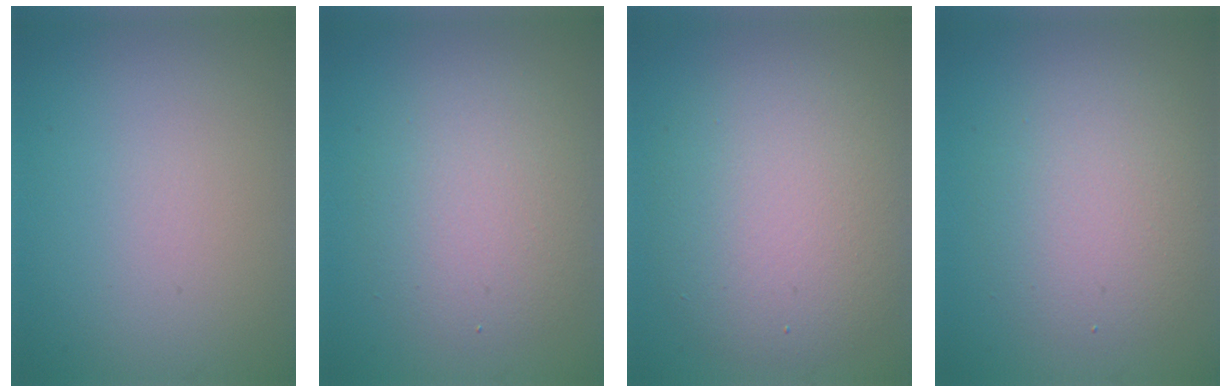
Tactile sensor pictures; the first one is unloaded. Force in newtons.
{"total": 4.5, "press": 4.5, "slide": 0.1}
{"total": 7.3, "press": 7.3, "slide": 0.6}
{"total": 4.7, "press": 4.7, "slide": 0.2}